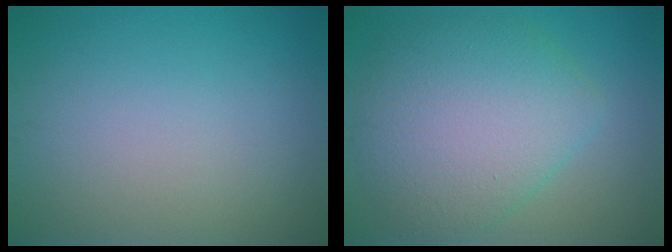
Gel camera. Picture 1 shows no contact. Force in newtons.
{"total": 7.5, "press": 7.5, "slide": 0.3}